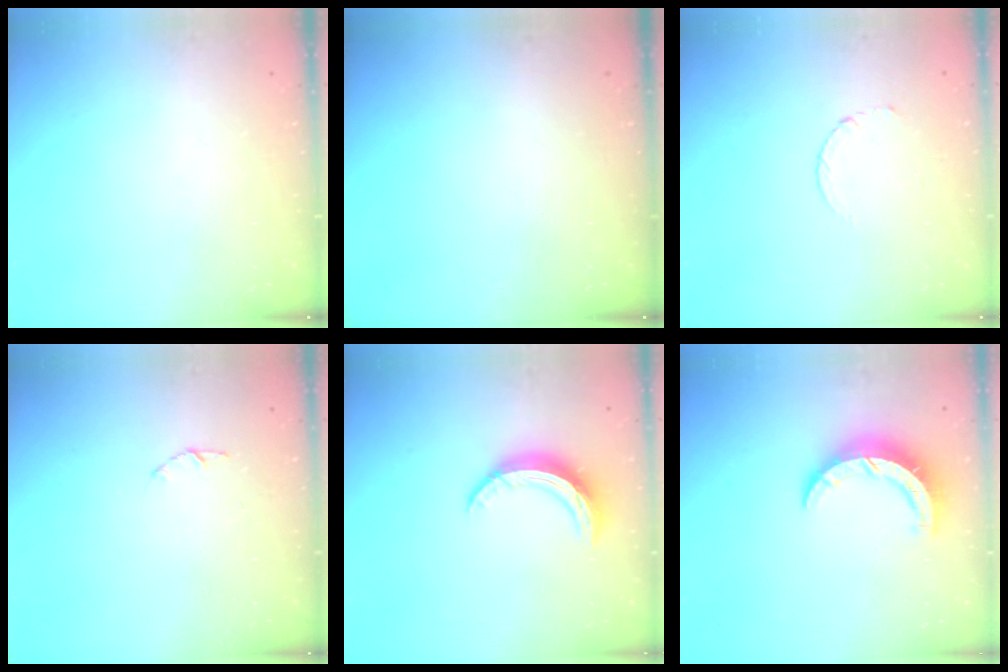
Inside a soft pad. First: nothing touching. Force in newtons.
{"total": 0.0}
{"total": 2.6, "press": 2.6, "slide": 0.3}
{"total": 1.0, "press": 0.9, "slide": 0.3}
{"total": 10.1, "press": 10.1, "slide": 0.5}
{"total": 7.9, "press": 7.8, "slide": 0.6}